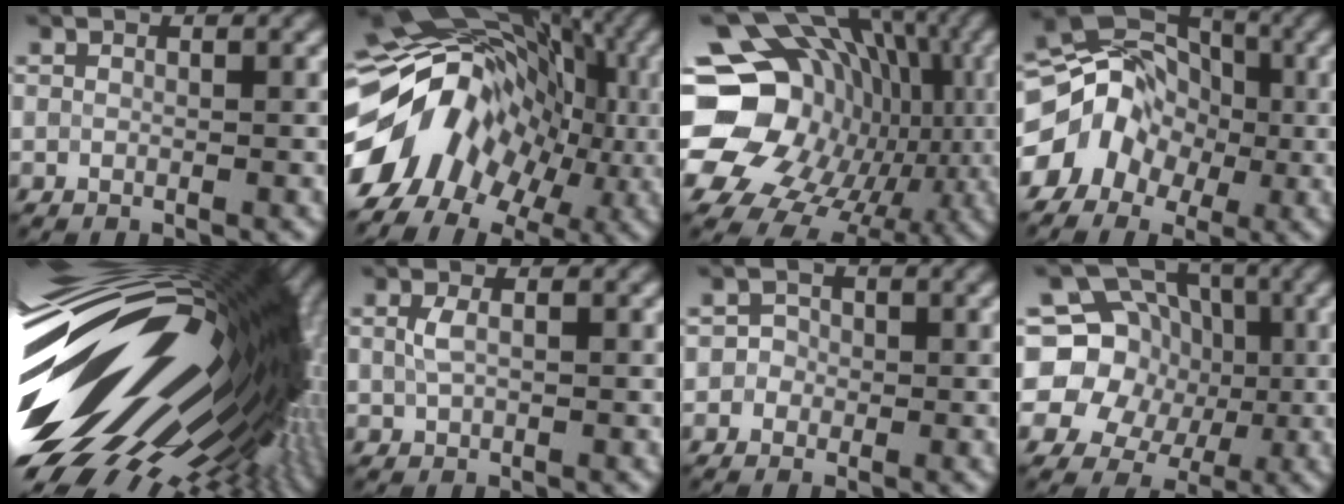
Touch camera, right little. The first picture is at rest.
{"total": 14.7, "force": [-2.7, 10.7, 9.7], "torque": [-0.169, 0.001, -0.063]}
{"total": 21.2, "force": [-1.4, 17.9, 11.2], "torque": [-0.182, 0.020, -0.035]}
{"total": 9.9, "force": [-2.1, 8.3, 5.1], "torque": [-0.059, 0.004, -0.065]}
{"total": 21.4, "force": [2.5, 9.8, 18.9], "torque": [-0.290, 0.007, 0.028]}
{"total": 1.5, "force": [0.3, 0.8, 1.2], "torque": [-0.034, 0.003, 0.008]}
{"total": 1.3, "force": [-0.2, 1.3, 0.2], "torque": [0.016, 0.003, -0.008]}
{"total": 14.4, "force": [1.6, 13.1, 5.7], "torque": [-0.120, 0.047, -0.015]}